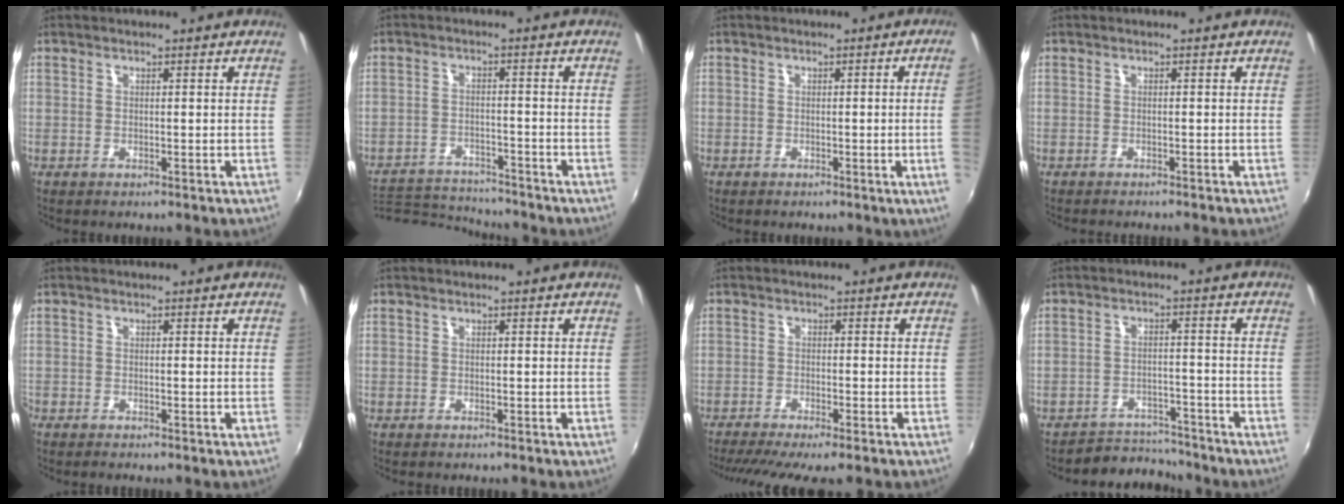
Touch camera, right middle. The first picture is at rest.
{"total": 11.6, "force": [-11.2, 1.7, 2.4], "torque": [-0.069, 0.001, -0.183]}
{"total": 3.4, "force": [0.0, -1.6, 2.9], "torque": [-0.050, -0.009, 0.007]}
{"total": 1.9, "force": [-1.8, 0.2, 0.6], "torque": [-0.020, -0.011, -0.031]}
{"total": 0.9, "force": [-0.9, 0.1, 0.2], "torque": [-0.006, -0.006, -0.020]}
{"total": 0.0}
{"total": 7.6, "force": [-6.4, 0.0, 4.2], "torque": [-0.096, -0.026, -0.102]}
{"total": 6.9, "force": [-6.6, 2.2, -0.1], "torque": [-0.012, 0.017, -0.098]}